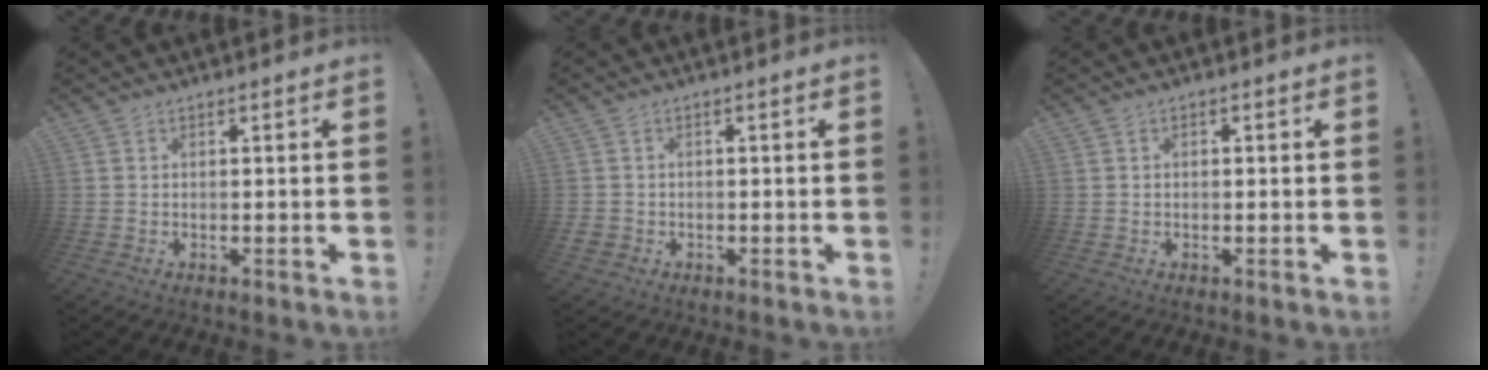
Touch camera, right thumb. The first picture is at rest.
{"total": 1.5, "force": [-0.4, 1.4, 0.5], "torque": [-0.007, 0.002, -0.007]}
{"total": 0.9, "force": [-0.4, 0.6, 0.5], "torque": [-0.018, 0.006, -0.006]}